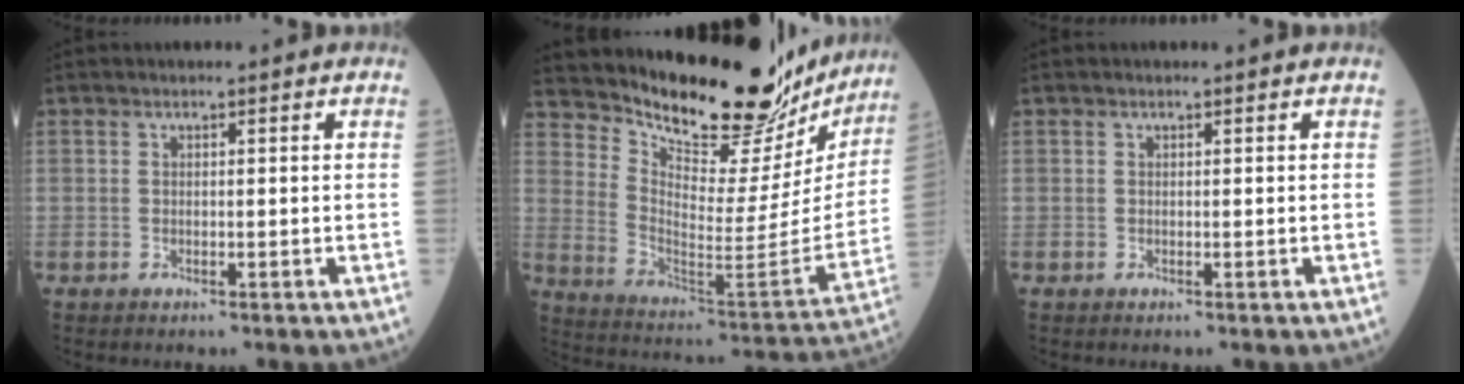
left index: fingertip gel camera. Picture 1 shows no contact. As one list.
[{"total": 24.3, "force": [21.9, 6.3, 8.3], "torque": [-0.131, -0.071, 0.305]}, {"total": 0.0}]